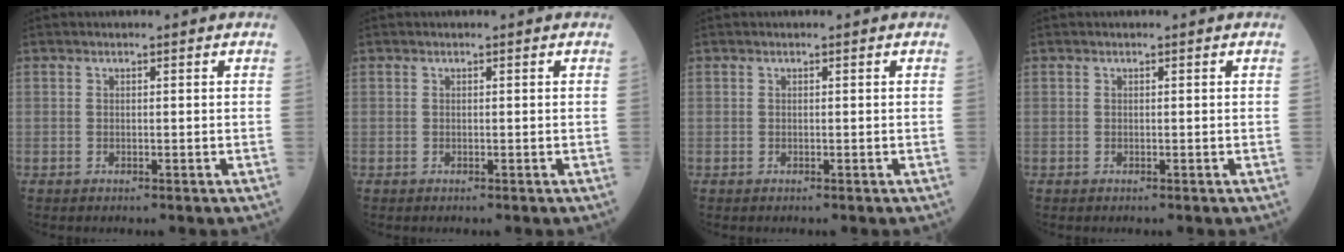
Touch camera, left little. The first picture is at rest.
{"total": 0.0}
{"total": 0.0}
{"total": 0.0}